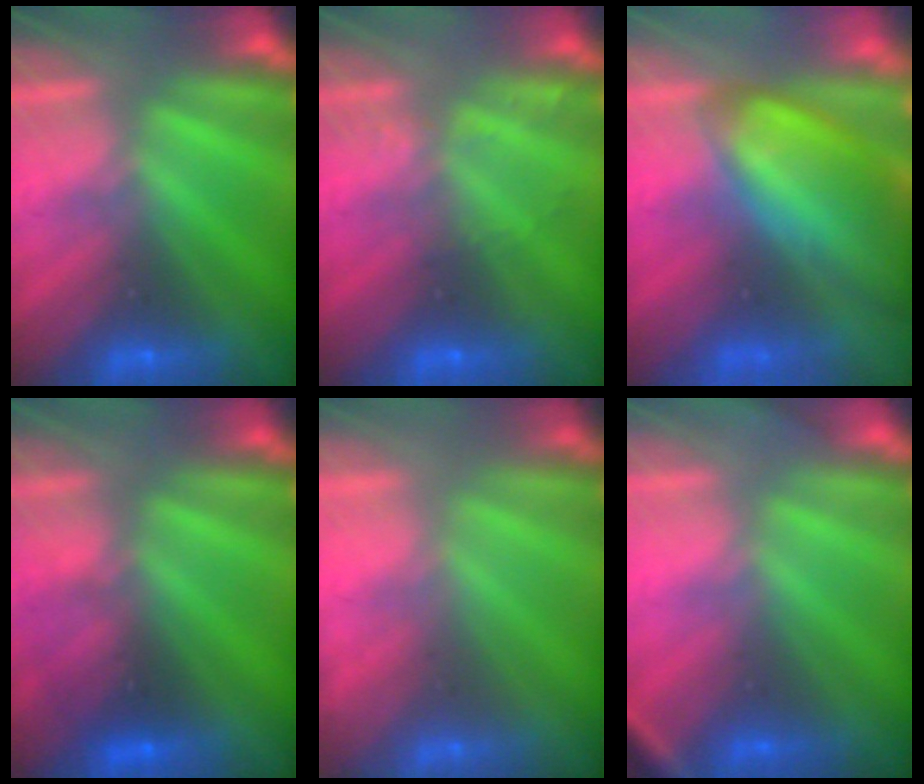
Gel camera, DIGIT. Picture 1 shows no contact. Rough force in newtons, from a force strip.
{"total": 2.0}
{"total": 7.7}
{"total": 2.8}
{"total": 2.1}
{"total": 2.7}